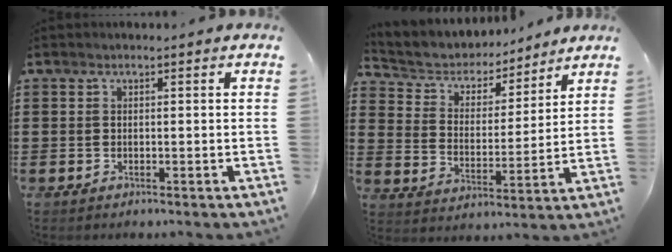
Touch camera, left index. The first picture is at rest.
{"total": 5.0, "force": [4.5, 2.0, 0.2], "torque": [-0.039, -0.031, 0.074]}